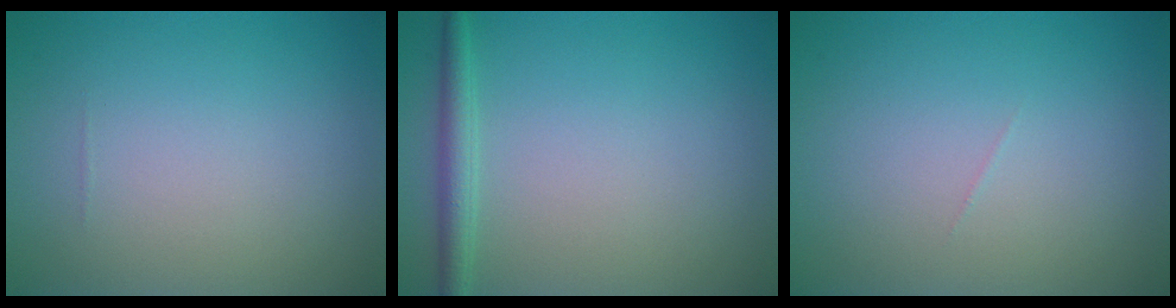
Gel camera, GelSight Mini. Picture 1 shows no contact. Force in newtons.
{"total": 2.0, "press": 2.0, "slide": 0.1}
{"total": 0.0}